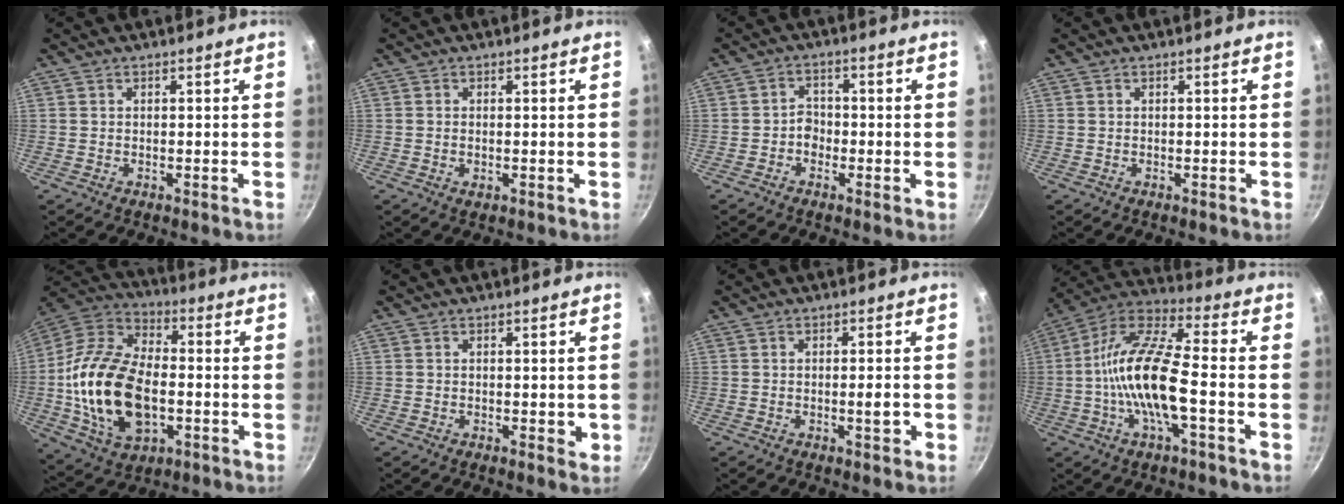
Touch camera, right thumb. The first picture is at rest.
{"total": 1.1, "force": [-0.1, 0.6, 0.9], "torque": [-0.015, -0.001, -0.002]}
{"total": 3.0, "force": [-1.1, 2.5, 1.3], "torque": [0.001, 0.018, -0.025]}
{"total": 0.0}
{"total": 22.9, "force": [-3.0, 14.0, 17.9], "torque": [-0.327, 0.029, -0.056]}
{"total": 2.1, "force": [-0.3, 1.2, 1.7], "torque": [-0.016, 0.000, -0.004]}
{"total": 2.7, "force": [-0.7, 0.7, 2.5], "torque": [-0.029, 0.006, -0.011]}
{"total": 16.7, "force": [-3.1, 5.6, 15.5], "torque": [-0.293, 0.039, -0.080]}